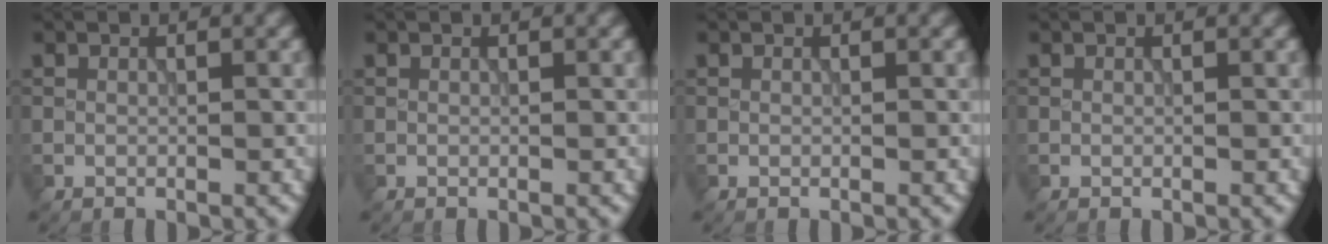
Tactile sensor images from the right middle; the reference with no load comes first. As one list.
[{"total": 0.0}, {"total": 0.0}, {"total": 0.0}]